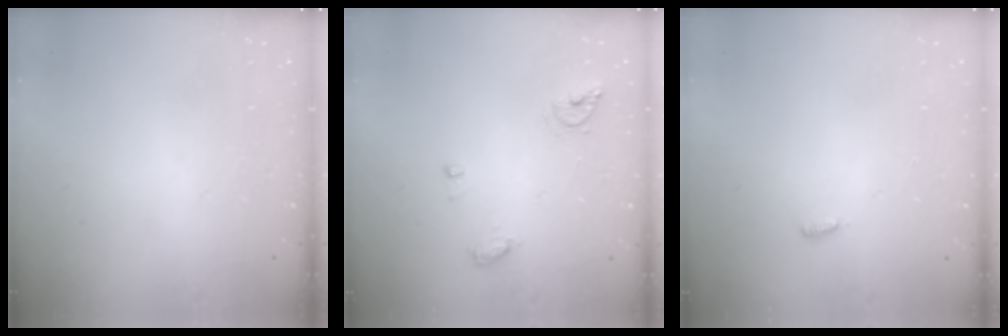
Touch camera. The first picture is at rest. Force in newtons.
{"total": 7.4, "press": 7.3, "slide": 0.9}
{"total": 2.7, "press": 2.6, "slide": 0.9}